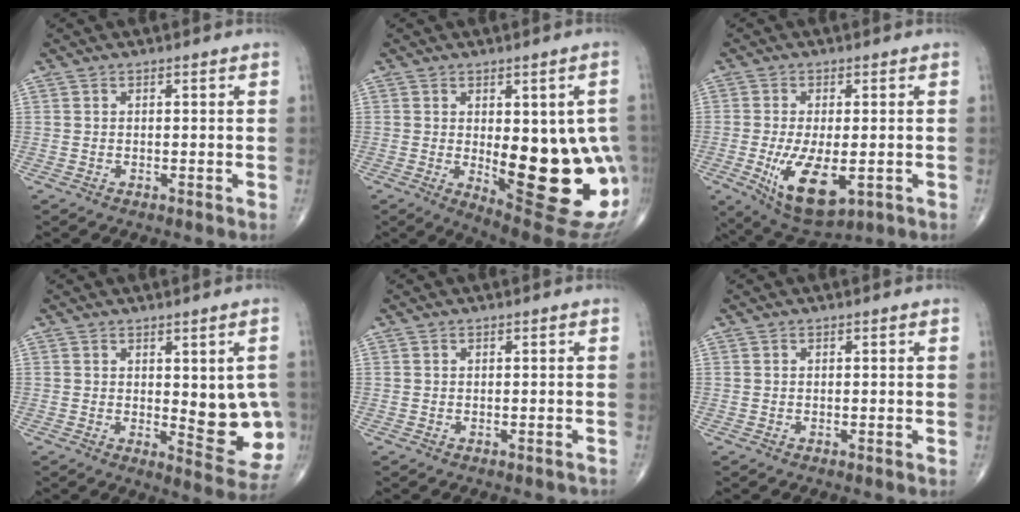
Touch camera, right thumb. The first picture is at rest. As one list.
[{"total": 21.9, "force": [-2.7, 8.4, 20.1], "torque": [-0.205, -0.021, -0.003]}, {"total": 11.7, "force": [-3.0, 5.3, 10.0], "torque": [-0.170, -0.019, -0.036]}, {"total": 10.8, "force": [-0.4, 4.7, 9.7], "torque": [-0.078, -0.020, 0.004]}, {"total": 0.6, "force": [-0.5, 0.3, 0.1], "torque": [0.004, 0.008, -0.008]}, {"total": 0.0}]